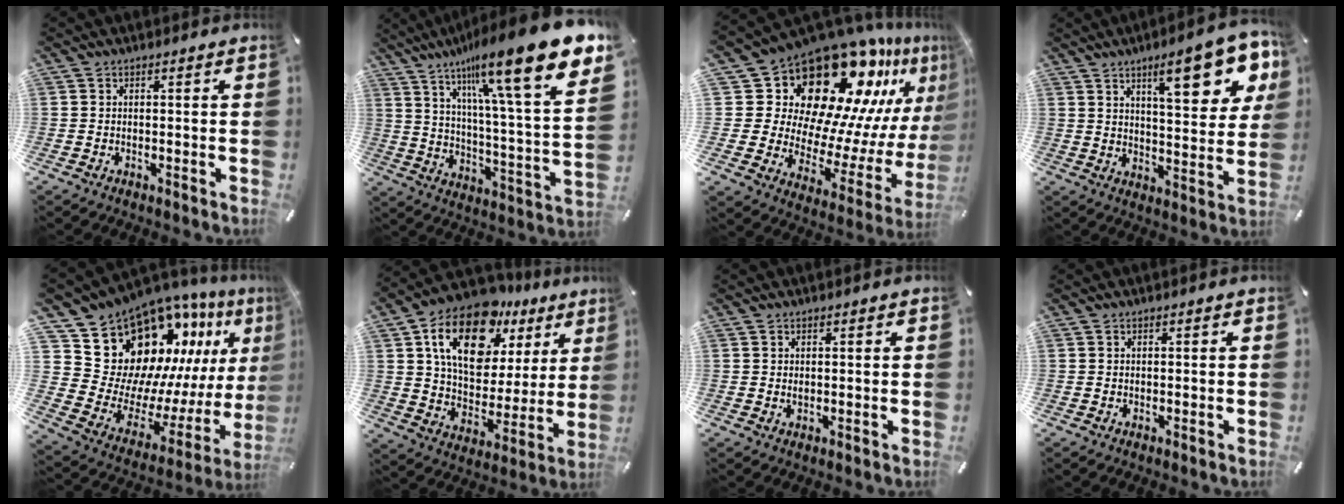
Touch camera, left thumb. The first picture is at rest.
{"total": 22.4, "force": [14.9, 3.8, 16.3], "torque": [-0.262, -0.105, 0.229]}
{"total": 24.5, "force": [16.3, 13.4, 12.5], "torque": [-0.201, -0.170, 0.296]}
{"total": 17.4, "force": [9.3, 6.1, 13.4], "torque": [-0.175, -0.050, 0.141]}
{"total": 18.5, "force": [13.2, 11.4, 6.1], "torque": [-0.073, -0.145, 0.257]}
{"total": 19.6, "force": [11.3, 12.0, 10.5], "torque": [-0.179, -0.055, 0.203]}
{"total": 0.8, "force": [0.3, 0.4, 0.6], "torque": [-0.012, 0.001, 0.004]}
{"total": 0.0}